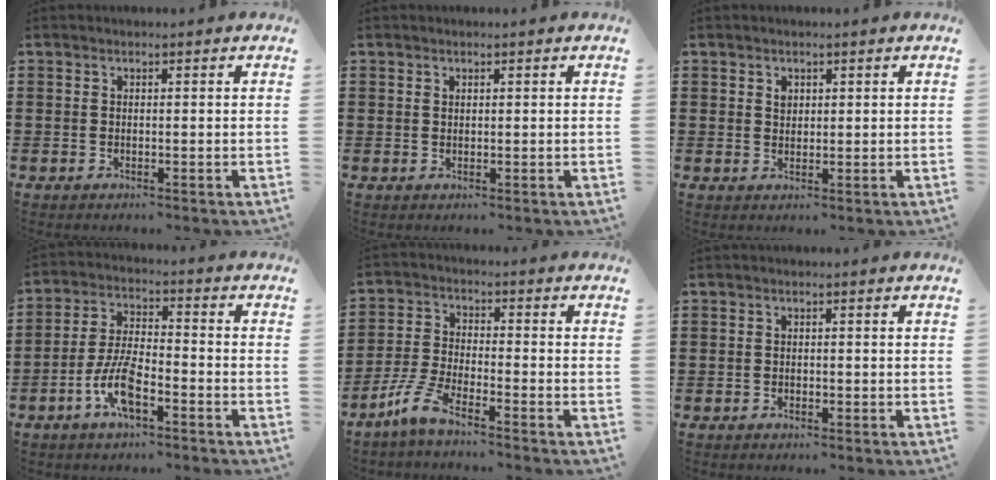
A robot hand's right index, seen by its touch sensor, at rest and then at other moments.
{"total": 0.6, "force": [0.4, 0.4, 0.2], "torque": [-0.005, 0.002, 0.007]}
{"total": 1.3, "force": [0.6, 1.0, 0.6], "torque": [-0.014, 0.004, 0.012]}
{"total": 7.6, "force": [-3.8, 2.7, 6.1], "torque": [-0.140, -0.006, -0.073]}
{"total": 6.0, "force": [-4.9, 0.4, 3.5], "torque": [-0.099, -0.018, -0.101]}
{"total": 0.6, "force": [-0.4, 0.4, 0.2], "torque": [-0.004, 0.000, -0.009]}